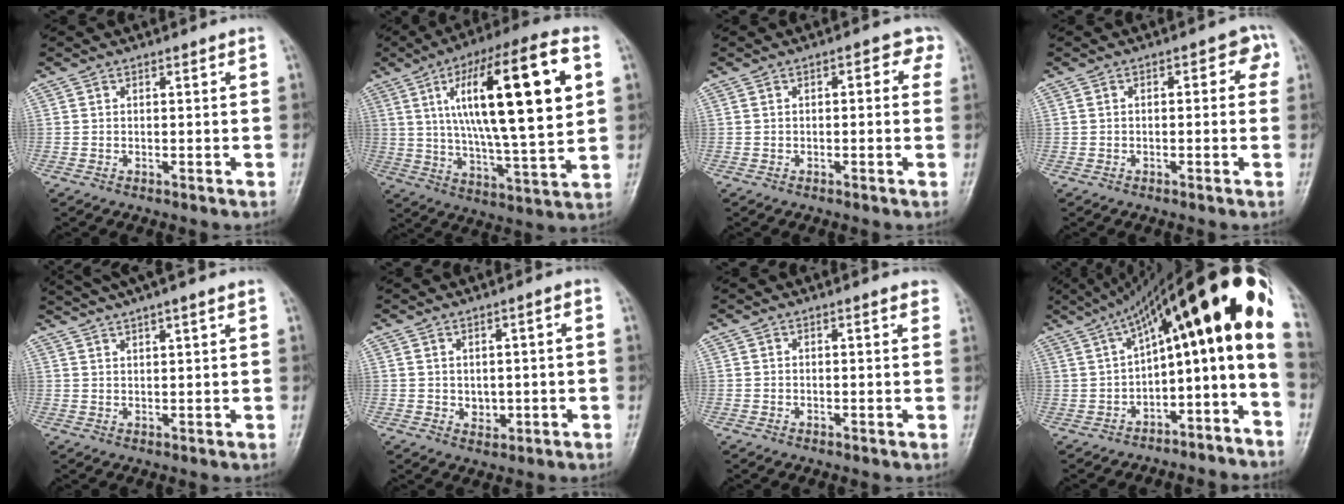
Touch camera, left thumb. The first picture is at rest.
{"total": 25.2, "force": [6.8, 6.3, 23.4], "torque": [-0.379, -0.002, 0.106]}
{"total": 3.6, "force": [1.0, 2.0, 2.8], "torque": [-0.009, 0.011, -0.002]}
{"total": 3.7, "force": [0.4, 2.1, 3.0], "torque": [-0.013, 0.021, -0.005]}
{"total": 8.1, "force": [6.3, 0.5, 5.1], "torque": [-0.079, 0.023, 0.101]}
{"total": 3.4, "force": [-0.2, 2.3, 2.4], "torque": [-0.022, 0.007, 0.003]}
{"total": 1.8, "force": [1.3, 0.5, 1.1], "torque": [-0.005, 0.002, 0.011]}
{"total": 21.6, "force": [-1.9, 7.1, 20.3], "torque": [-0.233, 0.125, -0.017]}